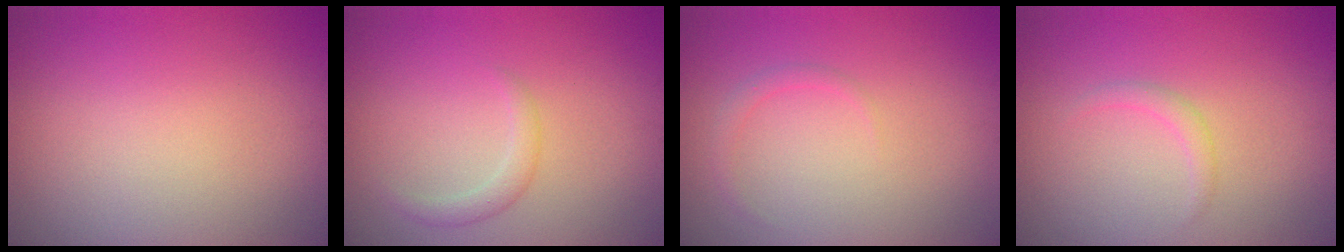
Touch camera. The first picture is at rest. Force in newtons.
{"total": 1.5, "press": 1.5, "slide": 0.1}
{"total": 1.0, "press": 1.0, "slide": 0.1}
{"total": 1.1, "press": 1.1, "slide": 0.0}